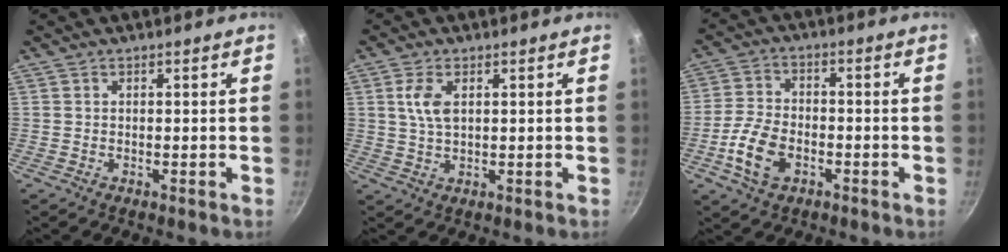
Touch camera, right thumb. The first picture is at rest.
{"total": 4.7, "force": [1.4, 2.4, 3.8], "torque": [-0.076, -0.003, 0.029]}
{"total": 9.2, "force": [-3.4, 5.8, 6.2], "torque": [-0.116, 0.021, -0.071]}